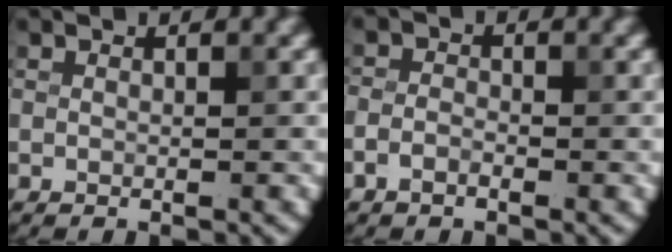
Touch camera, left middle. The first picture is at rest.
{"total": 1.6, "force": [-1.0, 0.9, 0.9], "torque": [-0.016, 0.004, -0.025]}